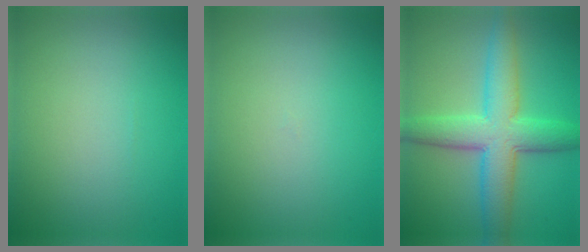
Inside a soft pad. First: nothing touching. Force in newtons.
{"total": 0.0}
{"total": 7.4, "press": 7.4, "slide": 0.1}